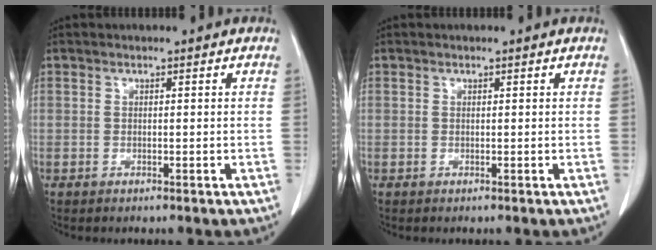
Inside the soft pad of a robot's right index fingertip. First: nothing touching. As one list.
[{"total": 0.0}]